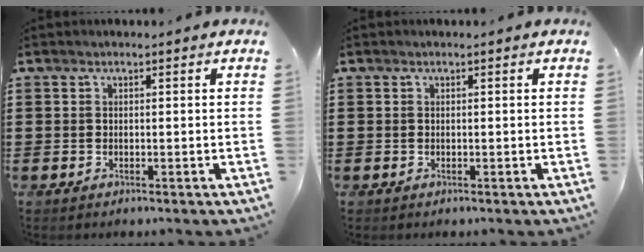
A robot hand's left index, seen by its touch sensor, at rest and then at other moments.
{"total": 0.0}